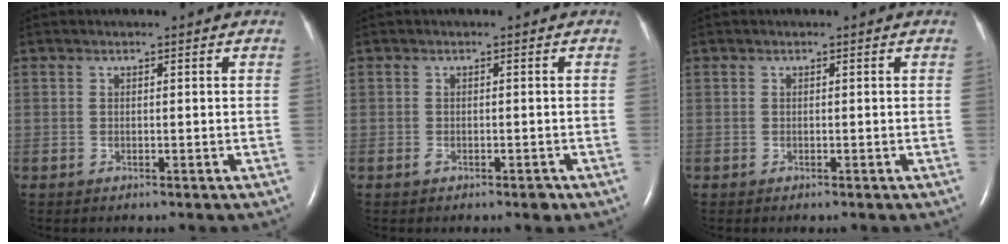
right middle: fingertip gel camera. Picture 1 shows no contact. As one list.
[{"total": 1.7, "force": [-1.0, 0.7, 1.2], "torque": [-0.018, 0.000, -0.012]}, {"total": 0.0}]